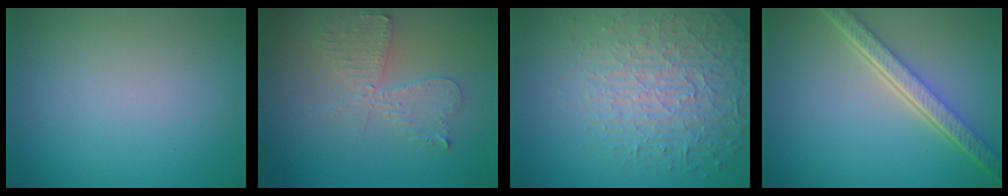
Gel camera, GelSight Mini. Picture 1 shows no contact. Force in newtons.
{"total": 2.6, "press": 2.5, "slide": 0.5}
{"total": 7.0, "press": 5.3, "slide": 4.6}
{"total": 5.6, "press": 4.2, "slide": 3.8}